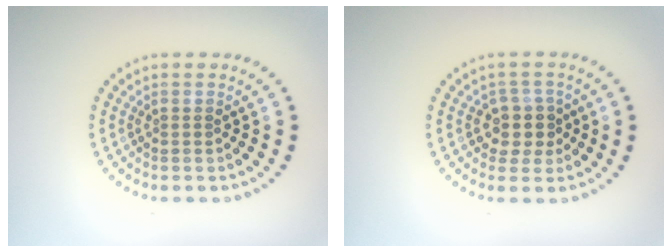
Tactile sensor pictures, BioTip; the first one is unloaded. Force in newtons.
{"total": 2.7, "press": 2.3, "slide": 1.3}